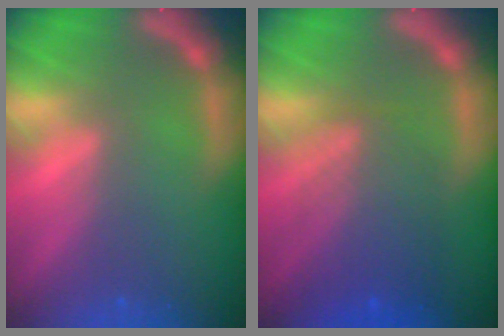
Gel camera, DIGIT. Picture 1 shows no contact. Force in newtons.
{"total": 6.1}